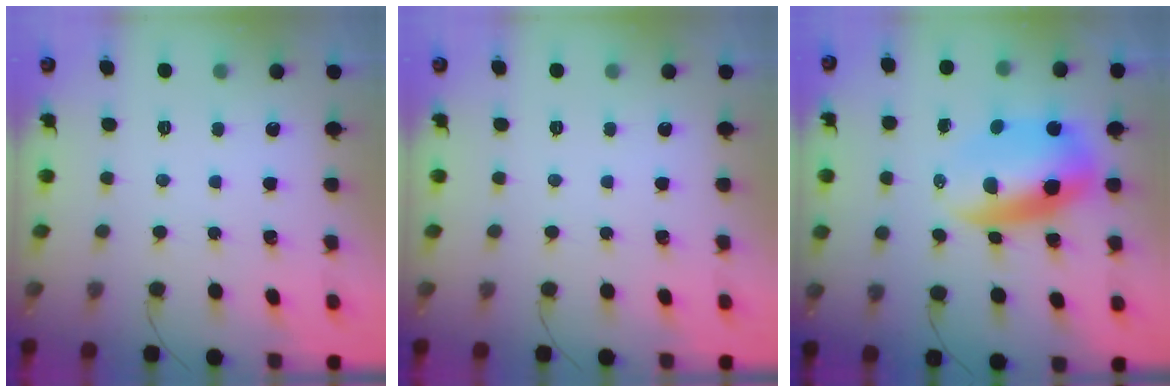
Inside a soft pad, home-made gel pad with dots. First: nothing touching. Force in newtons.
{"total": 0.0}
{"total": 10.5, "press": 10.2, "slide": 2.5}